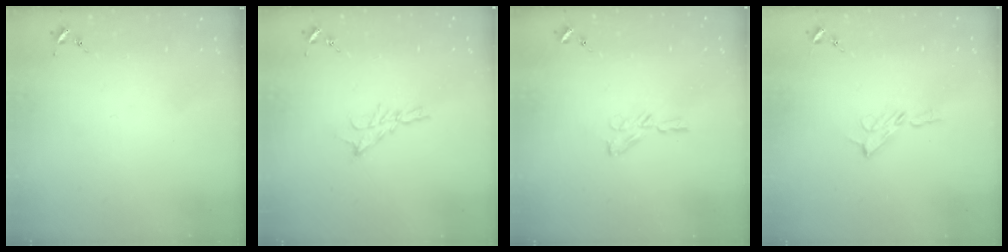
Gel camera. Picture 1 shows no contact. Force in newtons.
{"total": 6.3, "press": 6.3, "slide": 0.2}
{"total": 4.4, "press": 4.3, "slide": 0.4}
{"total": 3.7, "press": 3.7, "slide": 0.3}